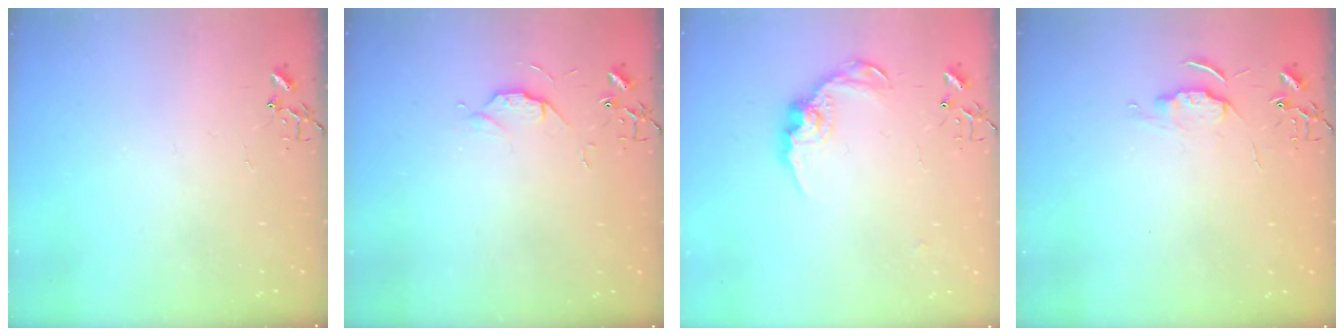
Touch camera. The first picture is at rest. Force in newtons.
{"total": 5.0, "press": 4.9, "slide": 0.7}
{"total": 12.2, "press": 12.2, "slide": 0.5}
{"total": 6.2, "press": 6.2, "slide": 0.7}